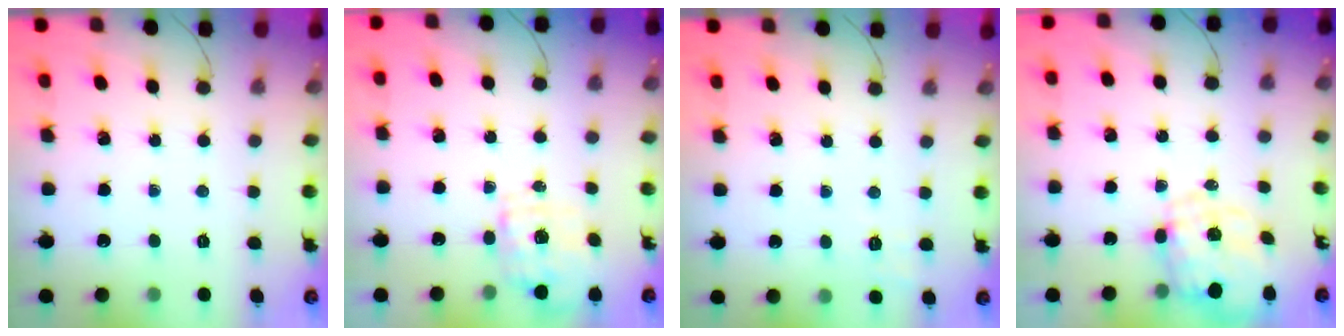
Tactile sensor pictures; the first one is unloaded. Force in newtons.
{"total": 1.7, "press": 1.6, "slide": 0.5}
{"total": 1.8, "press": 0.5, "slide": 1.7}
{"total": 3.8, "press": 3.4, "slide": 1.7}